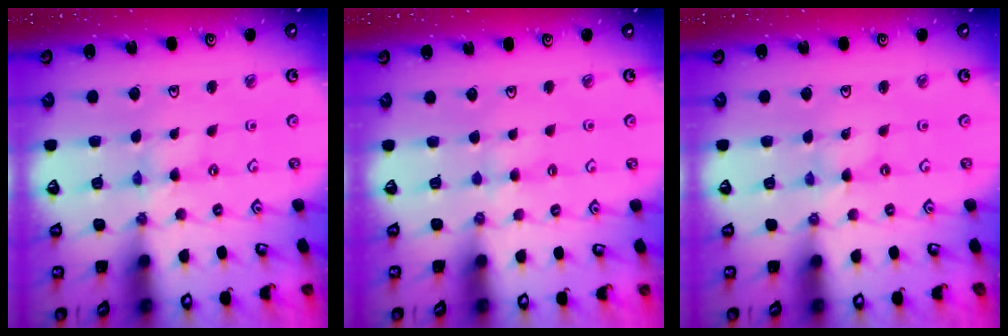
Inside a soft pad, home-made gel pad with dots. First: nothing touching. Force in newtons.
{"total": 2.8, "press": 2.7, "slide": 0.5}
{"total": 0.0}